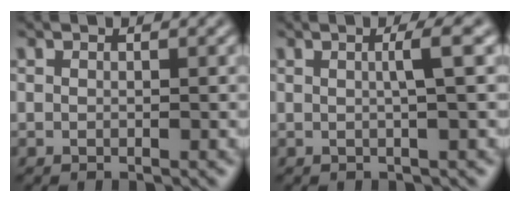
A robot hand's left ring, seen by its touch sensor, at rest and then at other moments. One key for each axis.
{"total": 2.4, "fx": 0.3, "fy": 0.4, "fz": 2.4, "tx": -0.037, "ty": 0.008, "tz": 0.001}